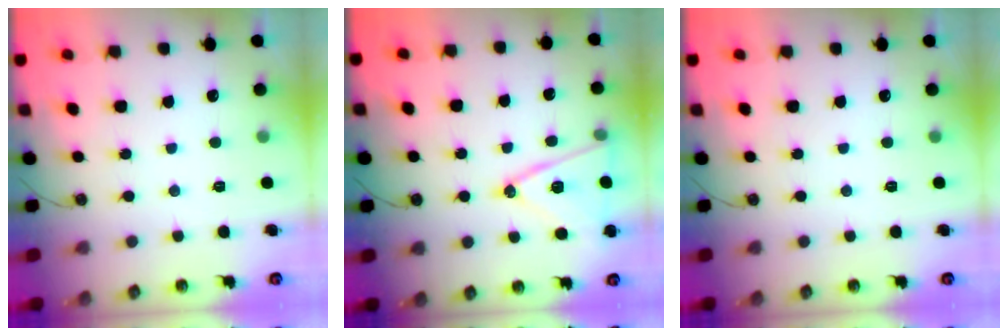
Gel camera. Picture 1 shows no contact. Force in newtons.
{"total": 14.1, "press": 13.6, "slide": 3.6}
{"total": 0.0}